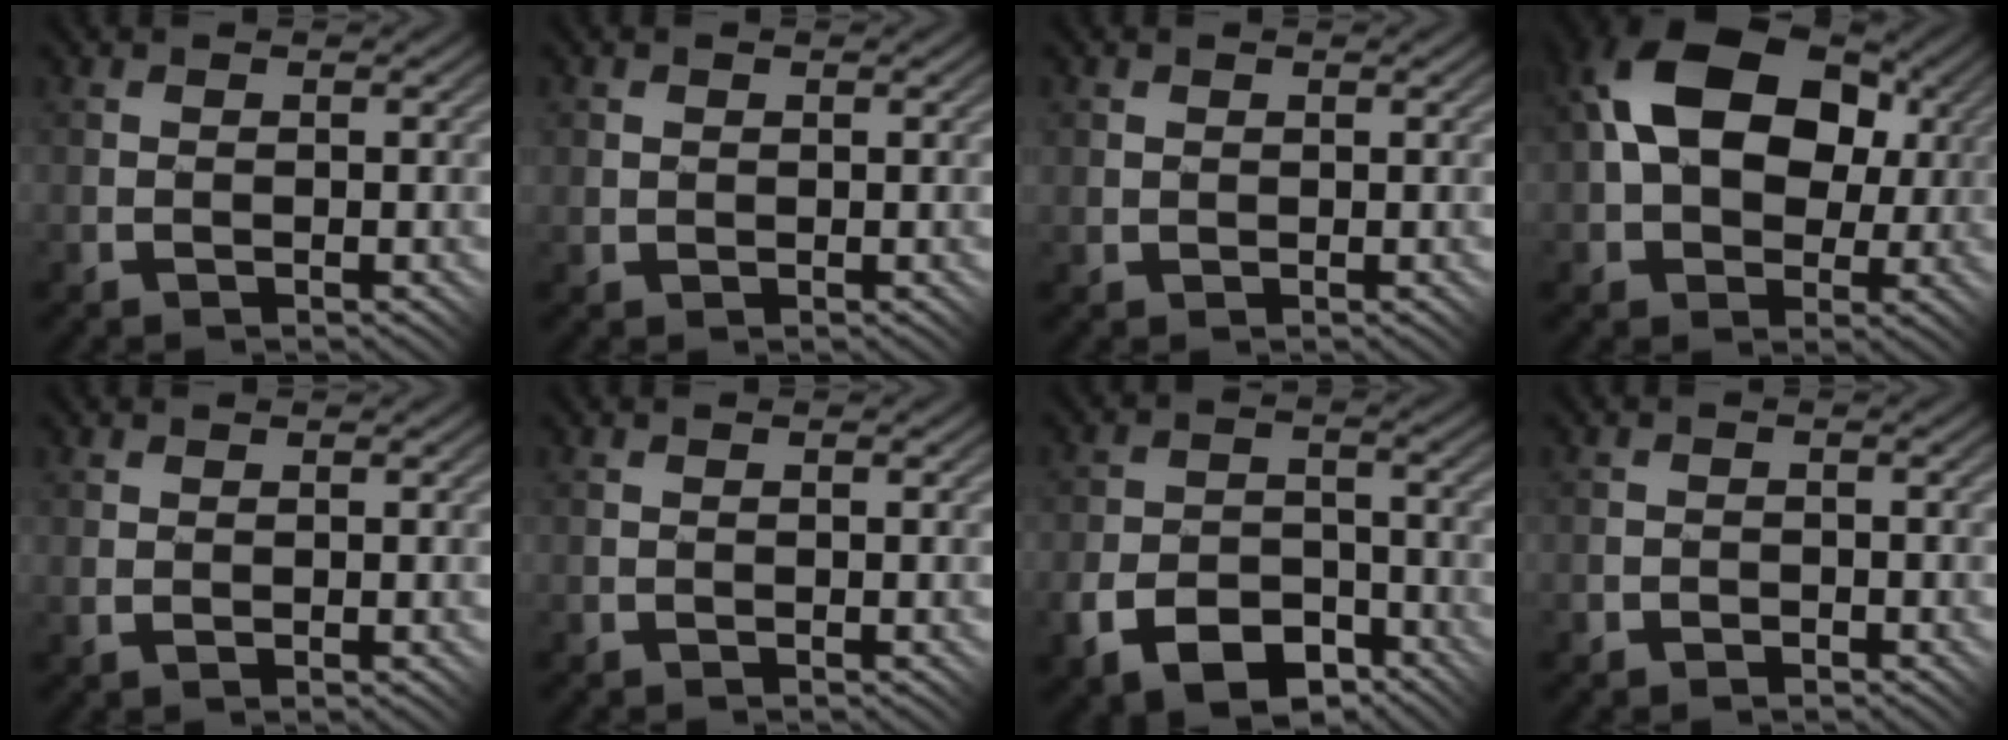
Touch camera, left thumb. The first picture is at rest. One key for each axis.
{"total": 1.1, "fx": 0.5, "fy": 1.0, "fz": 0.1, "tx": -0.005, "ty": 0.000, "tz": 0.012}
{"total": 1.2, "fx": 0.6, "fy": 1.1, "fz": -0.1, "tx": -0.001, "ty": 0.000, "tz": 0.013}
{"total": 16.4, "fx": 3.5, "fy": 11.3, "fz": 11.3, "tx": -0.189, "ty": 0.023, "tz": 0.065}
{"total": 1.0, "fx": 0.4, "fy": 0.3, "fz": 0.9, "tx": -0.019, "ty": 0.002, "tz": 0.013}
{"total": 0.6, "fx": 0.3, "fy": 0.0, "fz": 0.5, "tx": -0.007, "ty": 0.003, "tz": 0.011}
{"total": 8.4, "fx": -5.2, "fy": 4.8, "fz": 4.5, "tx": -0.093, "ty": -0.012, "tz": -0.097}
{"total": 0.9, "fx": -0.7, "fy": 0.5, "fz": -0.1, "tx": 0.004, "ty": 0.002, "tz": -0.014}